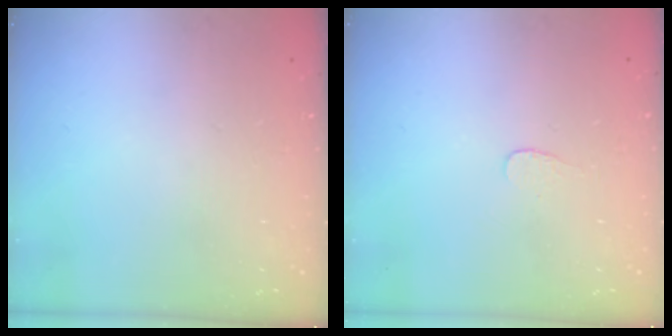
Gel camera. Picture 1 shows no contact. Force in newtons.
{"total": 3.0, "press": 3.0, "slide": 0.2}